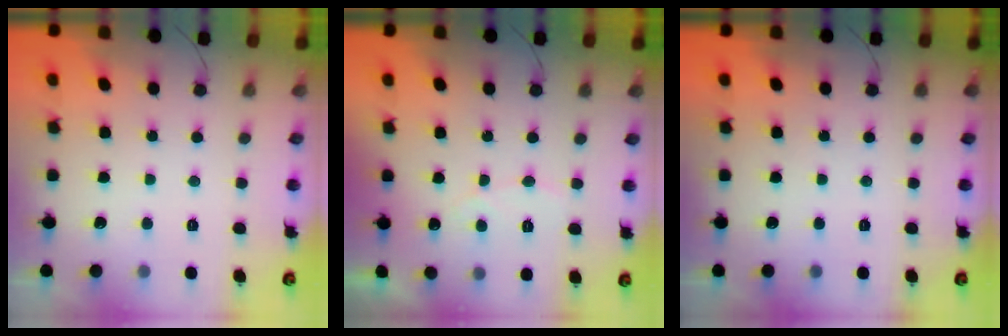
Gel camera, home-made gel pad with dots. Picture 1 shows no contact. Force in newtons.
{"total": 5.4, "press": 5.4, "slide": 0.4}
{"total": 0.0}